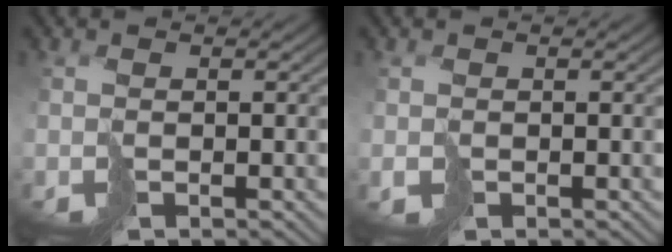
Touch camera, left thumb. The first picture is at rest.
{"total": 0.6, "force": [0.0, 0.5, -0.3], "torque": [0.006, -0.004, 0.006]}